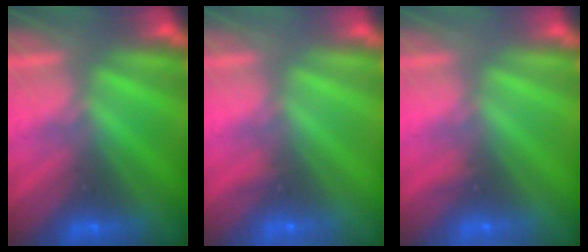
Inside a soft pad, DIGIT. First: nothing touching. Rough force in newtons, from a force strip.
{"total": 2.3}
{"total": 2.3}